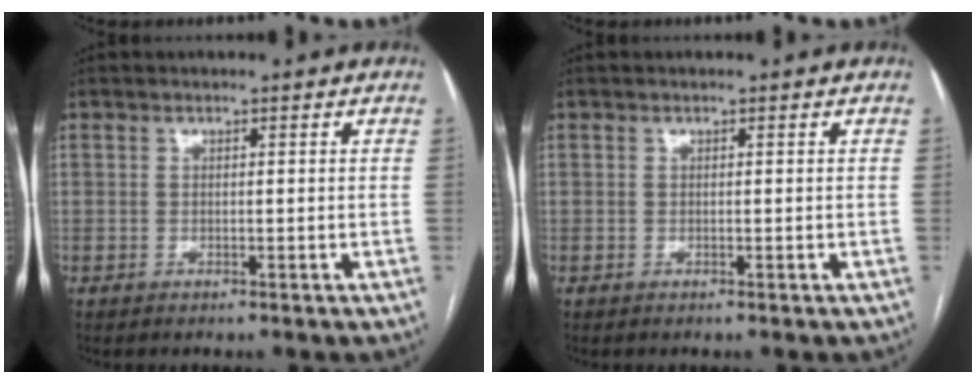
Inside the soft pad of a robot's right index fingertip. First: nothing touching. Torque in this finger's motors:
{"motor_torque": [0.00, 0.00, 0.00, 0.00]}